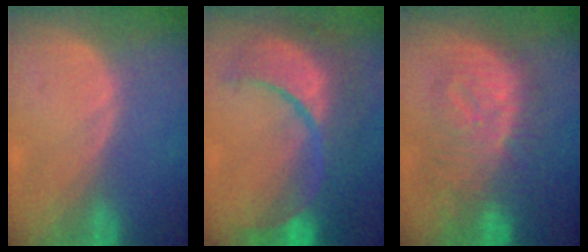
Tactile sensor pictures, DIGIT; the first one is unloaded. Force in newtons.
{"total": 12.5, "press": 12.4, "slide": 1.4}
{"total": 9.8, "press": 9.8, "slide": 0.6}